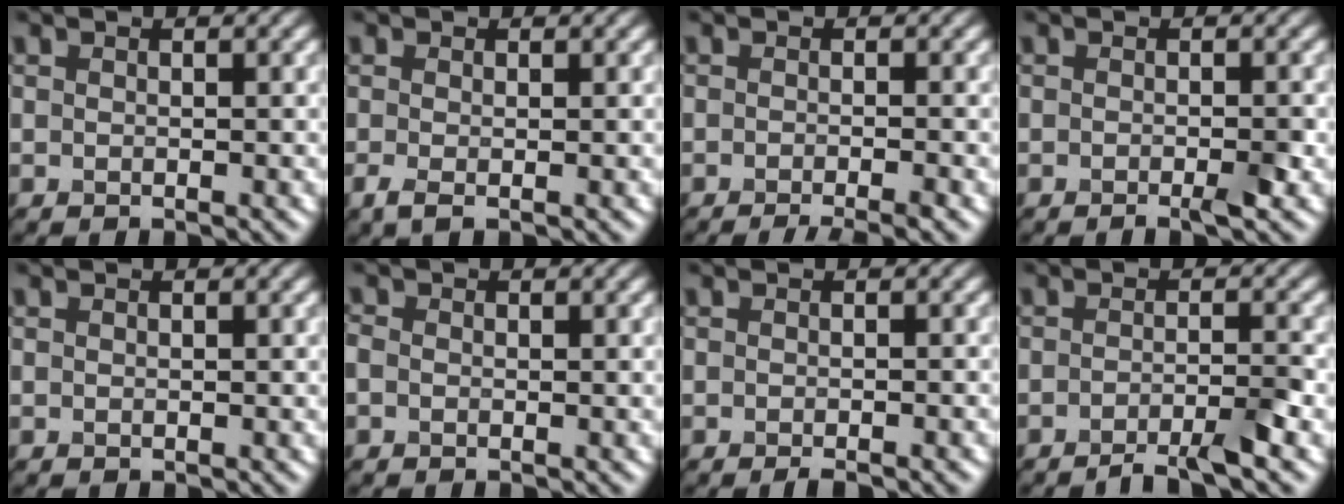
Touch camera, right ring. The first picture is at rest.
{"total": 1.3, "force": [-0.4, 0.4, 1.2], "torque": [-0.027, -0.008, -0.009]}
{"total": 3.6, "force": [-2.2, 0.8, 2.8], "torque": [-0.026, 0.002, -0.034]}
{"total": 1.7, "force": [-0.8, 0.2, 1.5], "torque": [-0.022, -0.003, -0.016]}
{"total": 0.0}
{"total": 0.8, "force": [-0.3, 0.6, 0.3], "torque": [-0.007, -0.001, -0.009]}
{"total": 1.8, "force": [-1.3, 0.3, 1.3], "torque": [-0.012, -0.001, -0.019]}
{"total": 3.5, "force": [-2.3, 0.5, 2.6], "torque": [-0.033, 0.003, -0.050]}